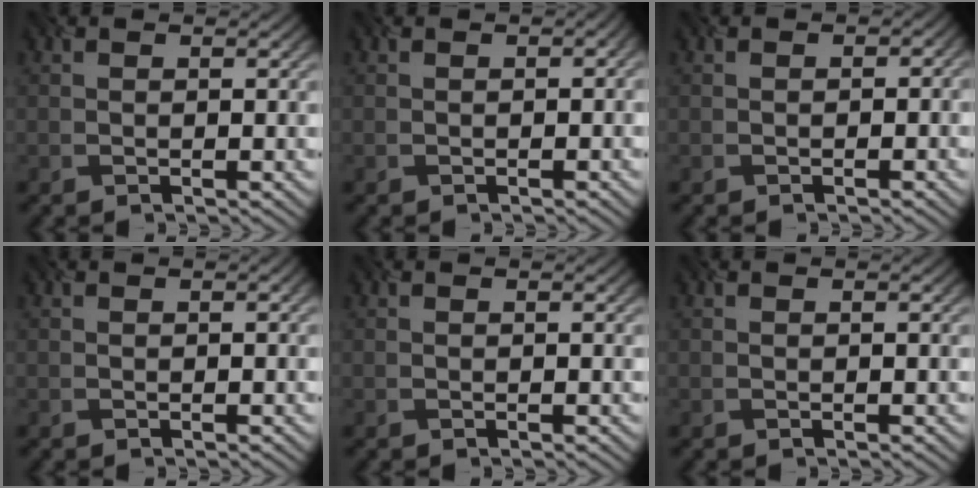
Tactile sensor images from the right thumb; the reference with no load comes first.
{"total": 1.3, "force": [-0.3, 0.9, 0.8], "torque": [-0.015, 0.009, -0.003]}
{"total": 1.1, "force": [-0.9, 0.7, 0.0], "torque": [-0.003, 0.007, -0.007]}
{"total": 1.0, "force": [0.2, 0.5, 0.8], "torque": [-0.007, 0.005, 0.000]}
{"total": 0.0}
{"total": 0.0}